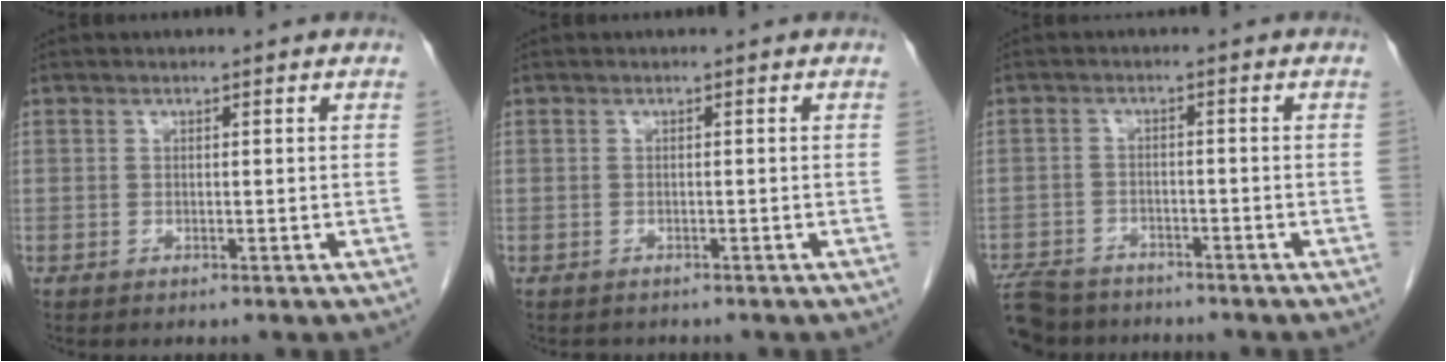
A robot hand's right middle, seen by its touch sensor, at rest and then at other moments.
{"total": 1.4, "force": [-1.2, 0.7, 0.1], "torque": [-0.008, -0.001, -0.016]}
{"total": 9.5, "force": [-8.2, 4.0, 2.8], "torque": [-0.066, -0.006, -0.128]}